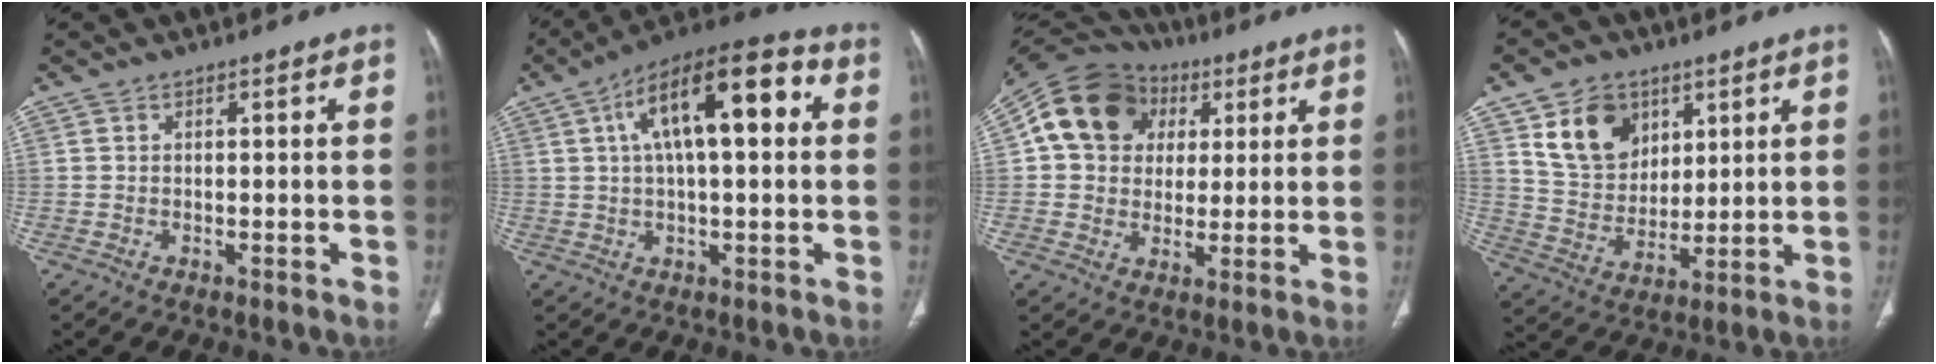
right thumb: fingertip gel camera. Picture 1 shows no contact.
{"total": 17.5, "force": [4.4, 6.8, 15.5], "torque": [-0.229, 0.028, 0.060]}
{"total": 15.5, "force": [4.2, 12.9, 7.6], "torque": [-0.115, 0.019, 0.066]}
{"total": 12.5, "force": [6.0, 9.3, 5.8], "torque": [-0.073, -0.029, 0.120]}